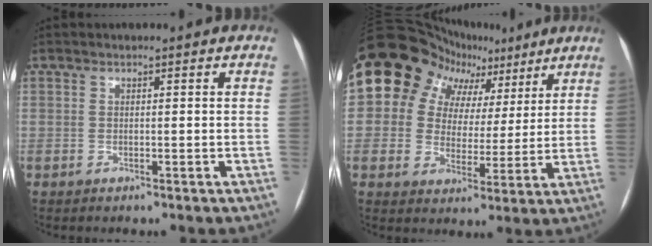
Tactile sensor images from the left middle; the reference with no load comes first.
{"total": 14.5, "force": [6.8, 11.8, 5.1], "torque": [-0.078, 0.065, 0.102]}